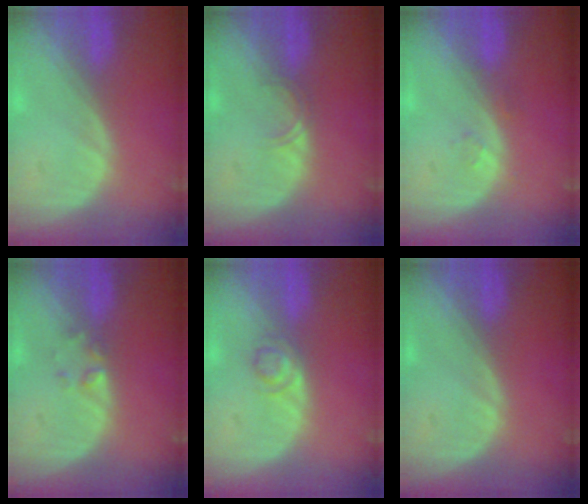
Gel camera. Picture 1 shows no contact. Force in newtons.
{"total": 1.4, "press": 1.4, "slide": 0.2}
{"total": 1.1, "press": 1.0, "slide": 0.1}
{"total": 1.4, "press": 1.3, "slide": 0.2}
{"total": 2.2, "press": 2.2, "slide": 0.2}
{"total": 0.0}